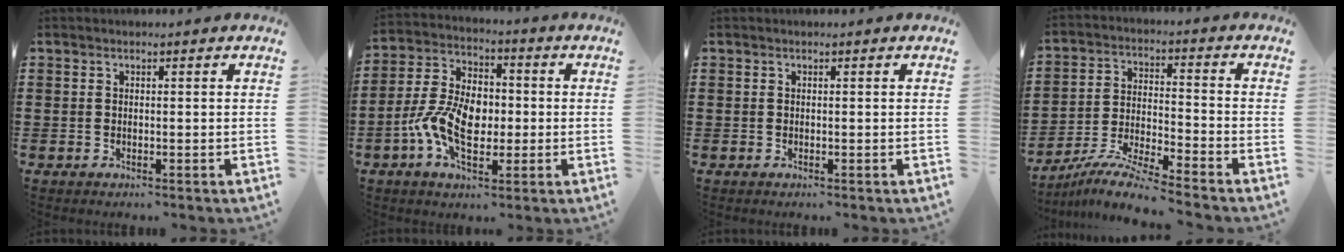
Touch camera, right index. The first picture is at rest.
{"total": 9.4, "force": [-2.1, 6.0, 7.0], "torque": [-0.159, 0.009, -0.043]}
{"total": 0.0}
{"total": 7.2, "force": [-6.7, -0.6, 2.4], "torque": [-0.059, -0.011, -0.137]}